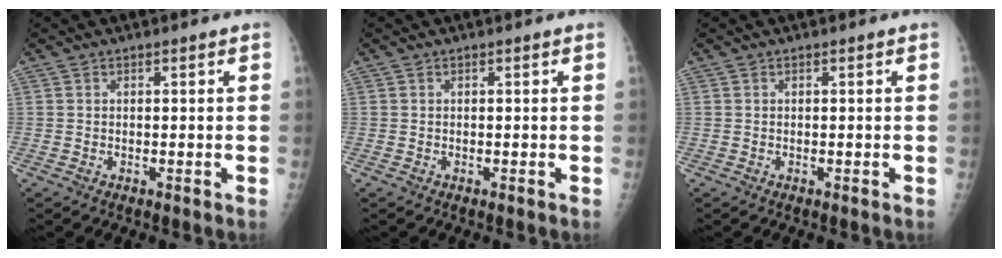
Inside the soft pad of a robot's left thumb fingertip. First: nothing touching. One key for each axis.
{"total": 0.0}
{"total": 0.0}